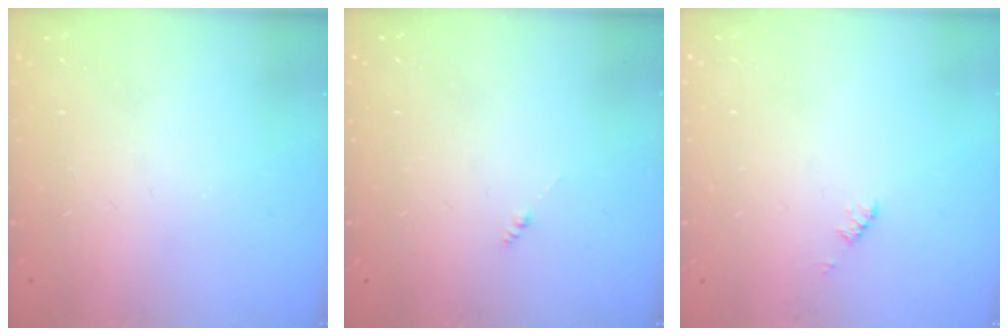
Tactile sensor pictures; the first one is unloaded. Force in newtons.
{"total": 0.0}
{"total": 1.2, "press": 1.2, "slide": 0.2}